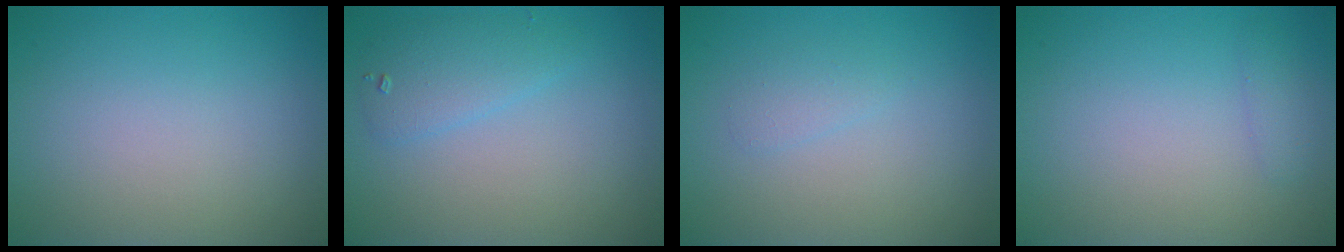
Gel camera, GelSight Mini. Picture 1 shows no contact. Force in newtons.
{"total": 2.4, "press": 2.4, "slide": 0.1}
{"total": 1.0, "press": 1.0, "slide": 0.0}
{"total": 0.8, "press": 0.8, "slide": 0.0}